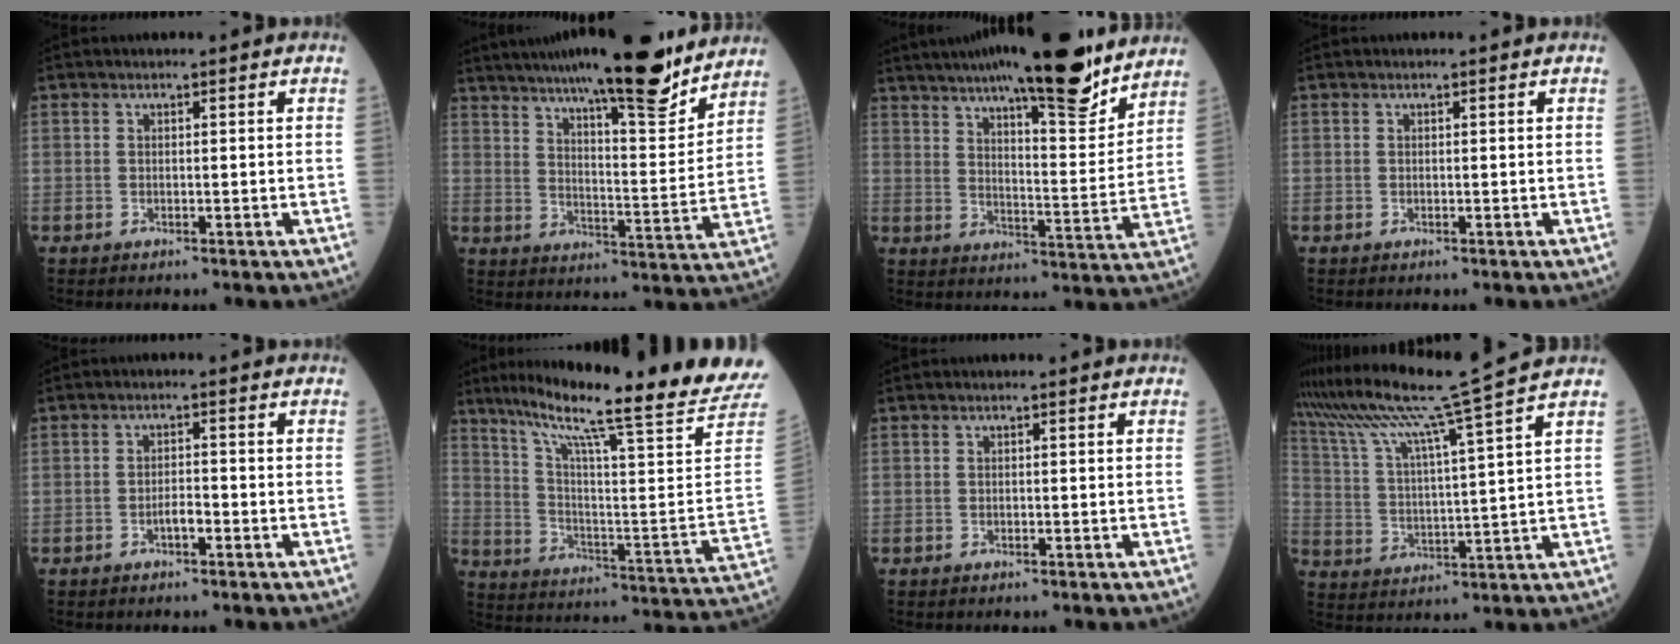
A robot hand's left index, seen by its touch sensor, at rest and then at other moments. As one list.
[{"total": 20.8, "force": [17.0, 2.5, 11.7], "torque": [-0.184, -0.004, 0.244]}, {"total": 20.6, "force": [16.1, 3.2, 12.4], "torque": [-0.194, -0.004, 0.230]}, {"total": 0.0}, {"total": 2.3, "force": [-1.7, 0.6, 1.5], "torque": [-0.024, -0.001, -0.028]}, {"total": 25.6, "force": [20.5, -1.1, 15.3], "torque": [-0.246, -0.070, 0.280]}, {"total": 0.6, "force": [-0.6, 0.0, 0.0], "torque": [0.001, -0.005, -0.011]}, {"total": 14.8, "force": [12.0, -3.9, 7.7], "torque": [-0.143, -0.029, 0.196]}]